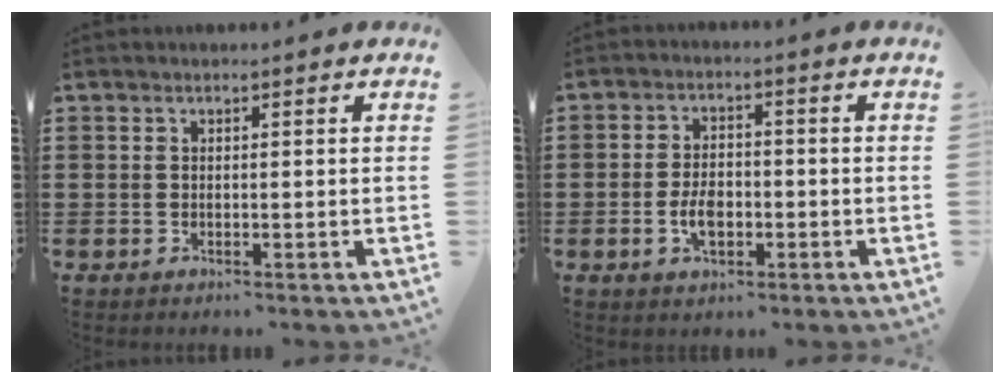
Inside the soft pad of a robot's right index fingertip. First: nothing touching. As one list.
[{"total": 4.8, "force": [-1.2, 2.8, 3.6], "torque": [-0.081, 0.003, -0.026]}]